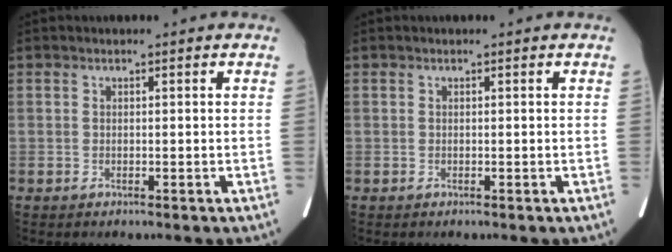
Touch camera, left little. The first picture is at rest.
{"total": 0.0}